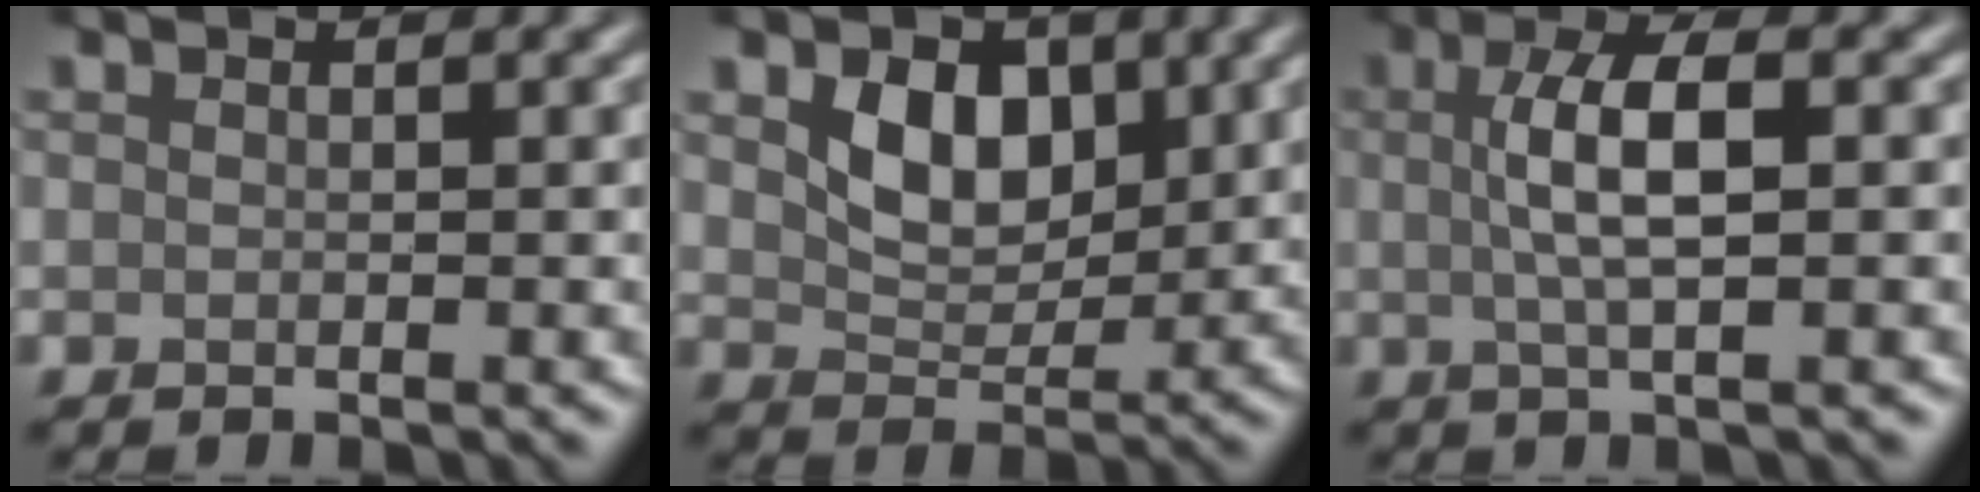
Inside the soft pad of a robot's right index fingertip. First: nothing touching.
{"total": 4.5, "force": [1.8, 3.0, 2.8], "torque": [-0.059, -0.006, 0.030]}
{"total": 4.4, "force": [0.4, 1.1, 4.2], "torque": [-0.081, 0.007, 0.007]}